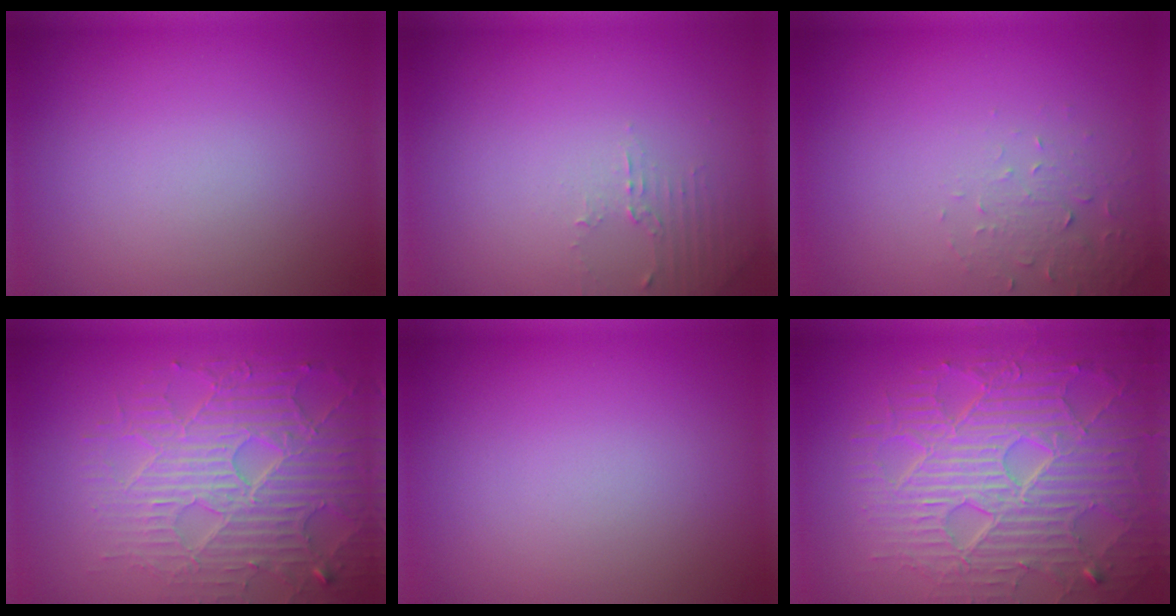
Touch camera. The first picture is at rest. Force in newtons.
{"total": 1.4, "press": 1.4, "slide": 0.4}
{"total": 1.9, "press": 1.8, "slide": 0.4}
{"total": 6.6, "press": 5.5, "slide": 3.6}
{"total": 0.0}
{"total": 9.0, "press": 6.5, "slide": 6.3}